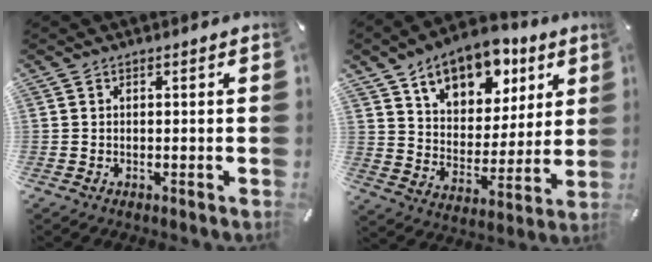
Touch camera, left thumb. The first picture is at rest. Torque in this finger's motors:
{"motor_torque": [1.52, 0.46, 1.78, -0.99, 0.14]}